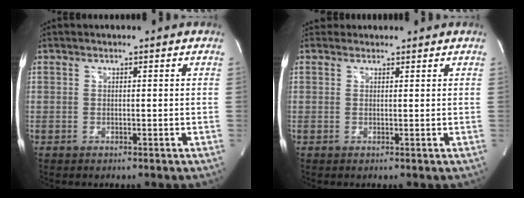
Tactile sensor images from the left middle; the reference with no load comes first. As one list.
[{"total": 1.9, "force": [1.6, 1.0, -0.3], "torque": [0.009, 0.020, 0.021]}]